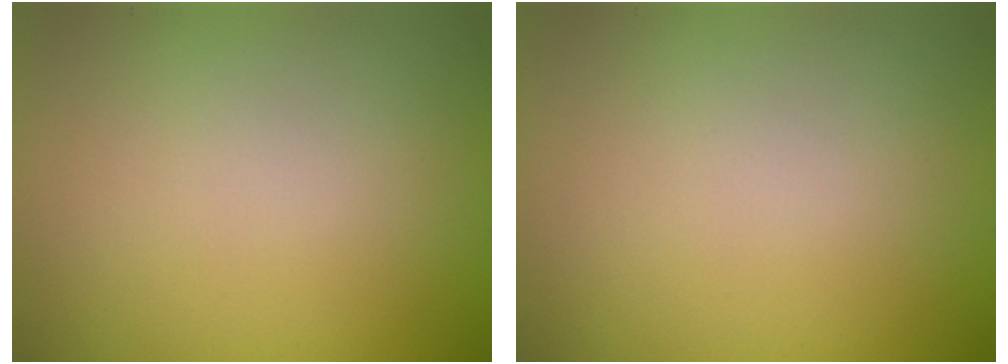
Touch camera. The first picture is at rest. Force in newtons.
{"total": 0.0}